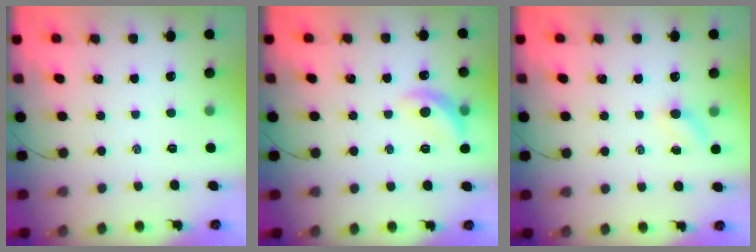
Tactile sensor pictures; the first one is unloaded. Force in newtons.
{"total": 9.9, "press": 9.8, "slide": 1.1}
{"total": 4.1, "press": 3.9, "slide": 1.3}